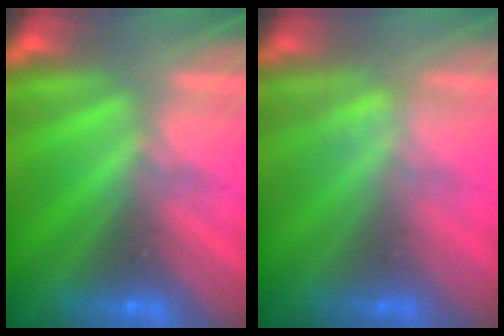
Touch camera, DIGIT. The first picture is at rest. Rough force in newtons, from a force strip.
{"total": 2.3}